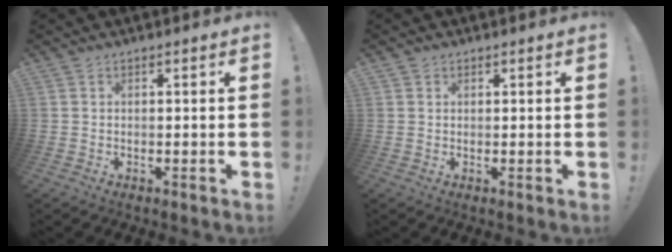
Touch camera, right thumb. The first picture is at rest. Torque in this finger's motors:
{"motor_torque": [-0.41, -0.09, -0.39, 0.02, 0.00]}